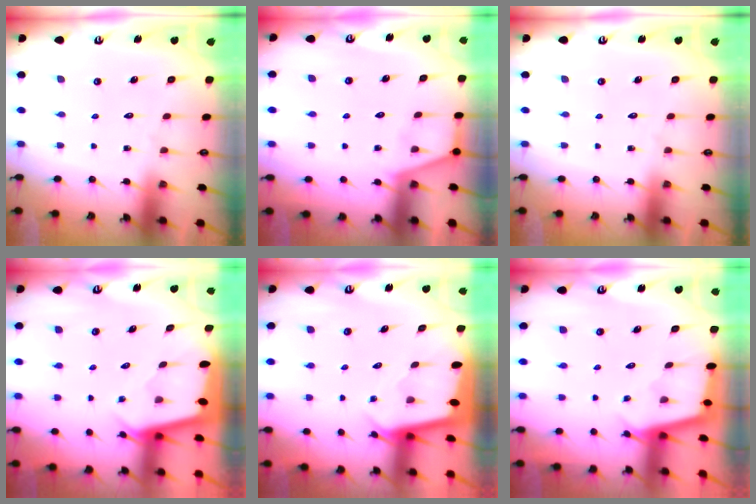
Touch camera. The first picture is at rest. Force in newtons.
{"total": 2.6, "press": 2.6, "slide": 0.3}
{"total": 0.0}
{"total": 2.0, "press": 2.0, "slide": 0.3}
{"total": 2.1, "press": 2.1, "slide": 0.1}
{"total": 2.3, "press": 2.3, "slide": 0.2}